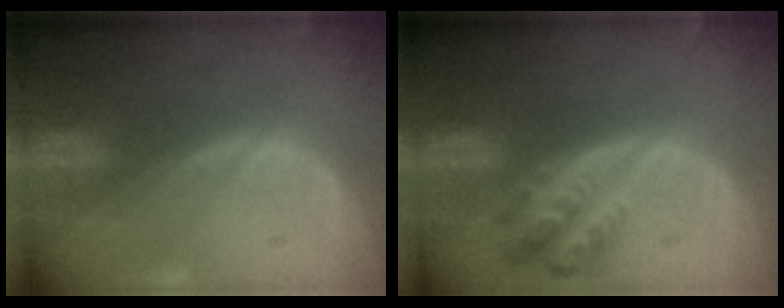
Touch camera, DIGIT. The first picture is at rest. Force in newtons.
{"total": 5.0, "press": 4.8, "slide": 1.5}